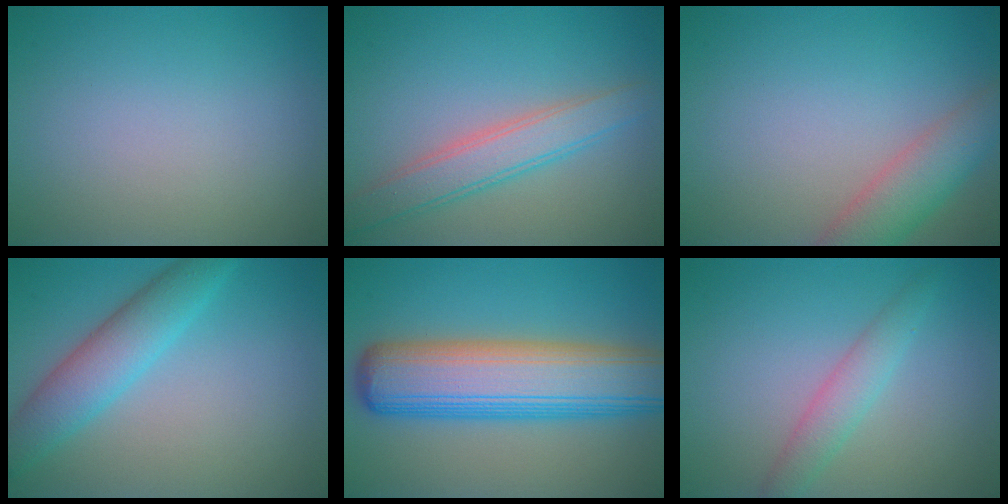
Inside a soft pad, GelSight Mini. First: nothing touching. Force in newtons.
{"total": 3.8, "press": 3.8, "slide": 0.1}
{"total": 4.3, "press": 4.3, "slide": 0.1}
{"total": 4.8, "press": 4.7, "slide": 0.3}
{"total": 11.2, "press": 11.2, "slide": 0.4}
{"total": 2.9, "press": 2.9, "slide": 0.1}